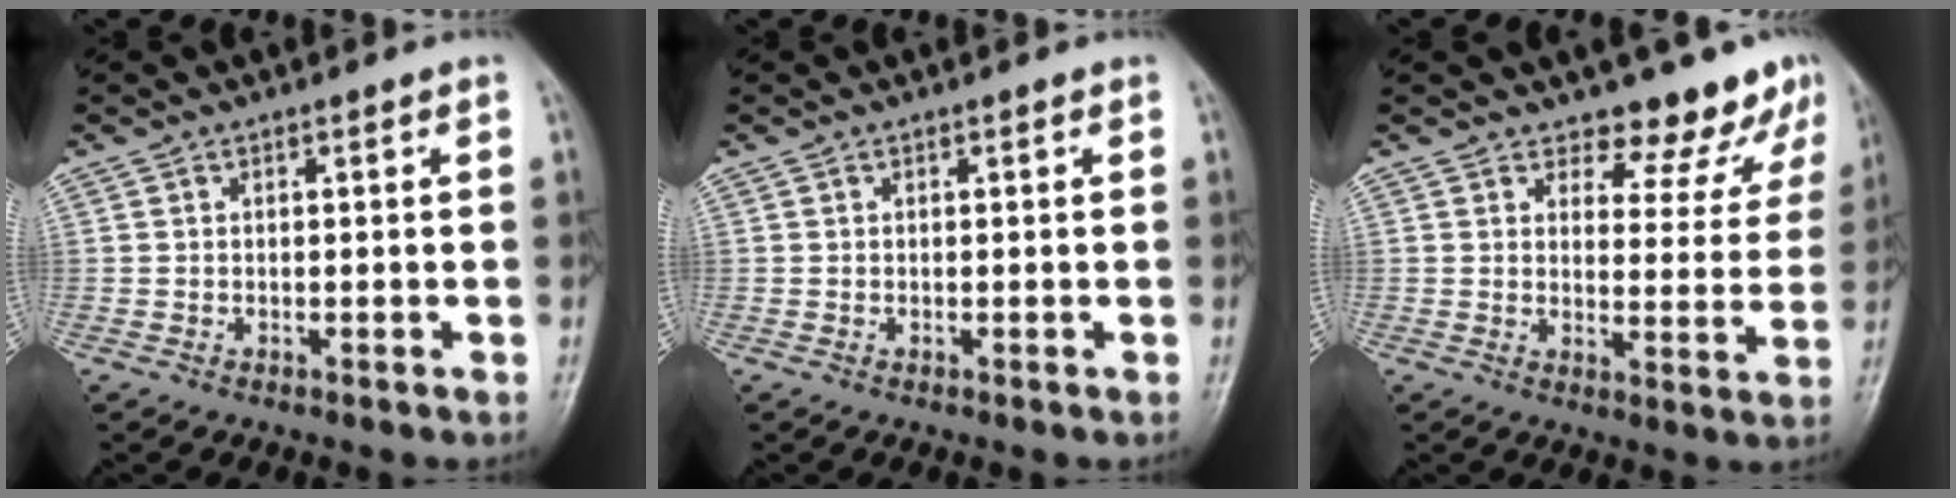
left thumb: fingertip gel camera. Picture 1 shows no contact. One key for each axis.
{"total": 0.0}
{"total": 8.9, "fx": 8.0, "fy": 3.6, "fz": 1.7, "tx": 0.016, "ty": -0.063, "tz": 0.091}